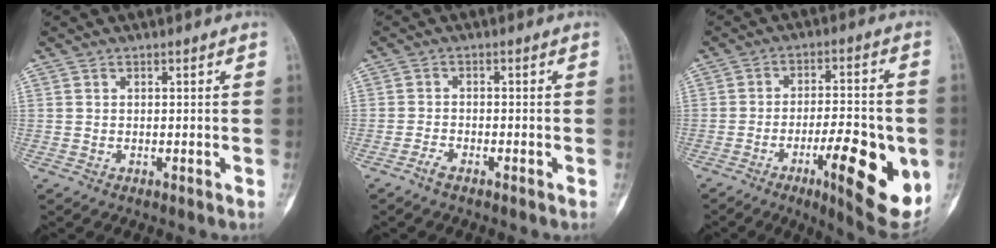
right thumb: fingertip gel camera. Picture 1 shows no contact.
{"total": 1.8, "force": [-1.5, 0.4, 0.9], "torque": [-0.025, 0.005, -0.032]}
{"total": 16.9, "force": [-5.2, 4.6, 15.4], "torque": [-0.206, 0.000, -0.071]}